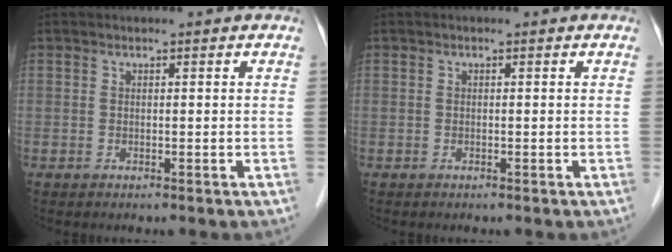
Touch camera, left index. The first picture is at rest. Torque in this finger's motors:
{"motor_torque": [0.00, 0.00, 0.00, -0.01]}